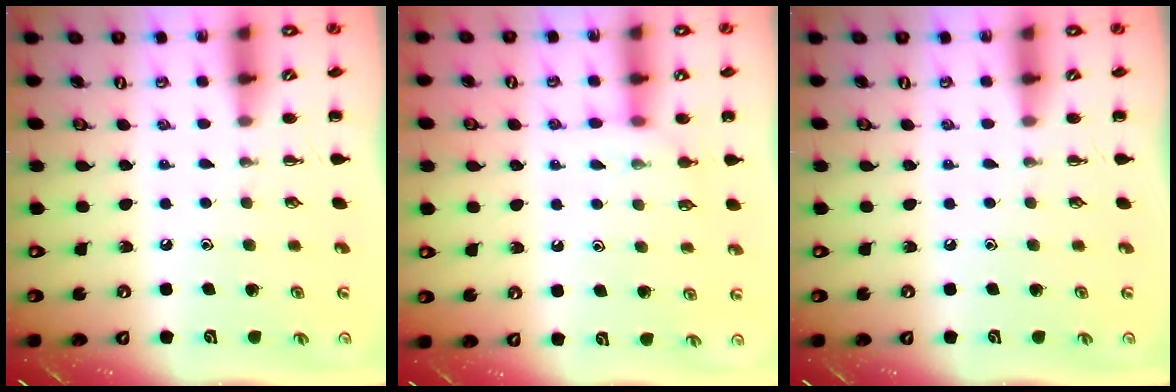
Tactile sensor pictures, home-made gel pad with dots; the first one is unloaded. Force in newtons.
{"total": 6.3, "press": 6.3, "slide": 0.5}
{"total": 0.0}